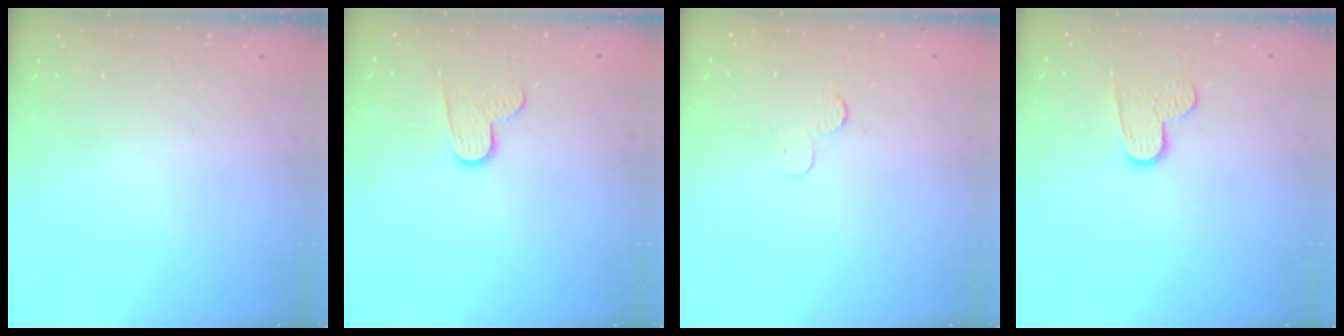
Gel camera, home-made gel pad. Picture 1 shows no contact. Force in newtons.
{"total": 7.1, "press": 7.1, "slide": 0.5}
{"total": 2.3, "press": 2.3, "slide": 0.2}
{"total": 8.0, "press": 8.0, "slide": 0.6}